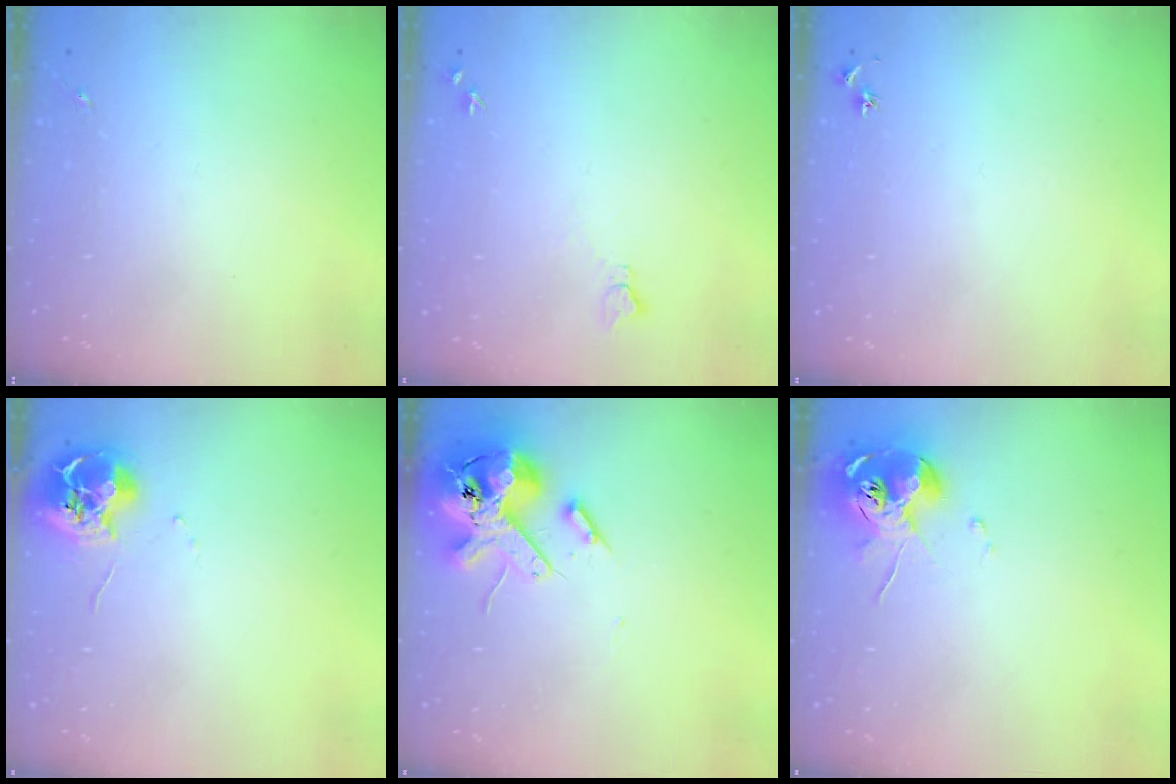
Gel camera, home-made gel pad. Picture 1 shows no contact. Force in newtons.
{"total": 4.6, "press": 4.6, "slide": 0.6}
{"total": 2.9, "press": 2.8, "slide": 0.3}
{"total": 9.6, "press": 9.5, "slide": 0.6}
{"total": 14.5, "press": 14.4, "slide": 2.4}
{"total": 10.4, "press": 10.3, "slide": 1.0}